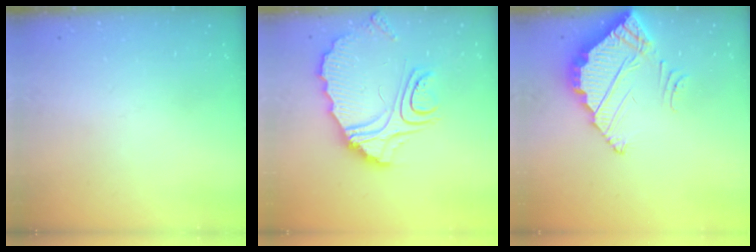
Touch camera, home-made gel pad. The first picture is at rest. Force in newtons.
{"total": 15.7, "press": 15.7, "slide": 1.3}
{"total": 3.9, "press": 3.8, "slide": 0.3}